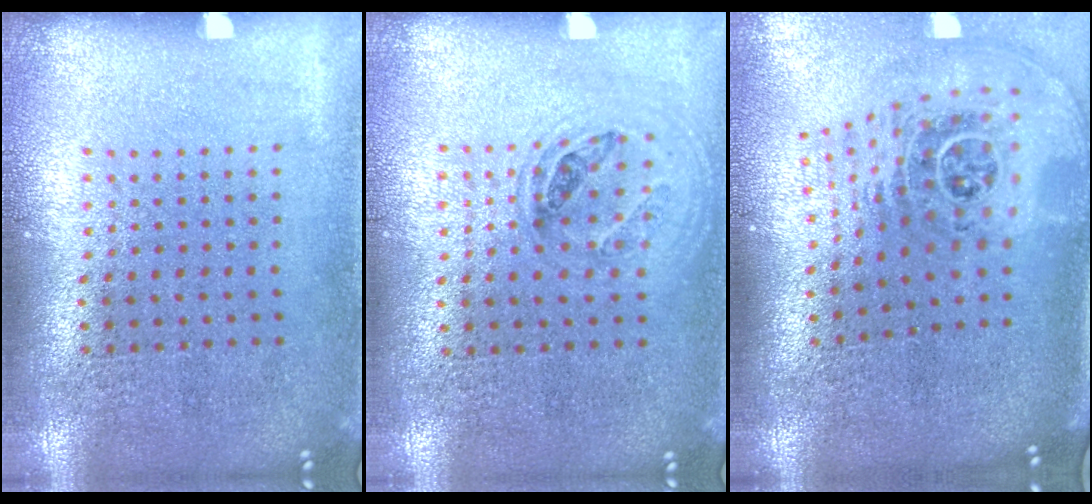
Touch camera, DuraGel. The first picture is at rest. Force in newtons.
{"total": 0.9, "press": 0.9, "slide": 0.2}
{"total": 2.7, "press": 1.8, "slide": 2.0}